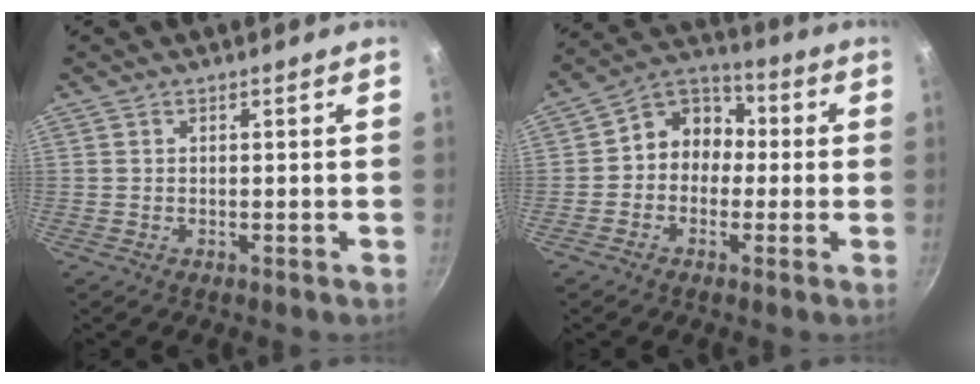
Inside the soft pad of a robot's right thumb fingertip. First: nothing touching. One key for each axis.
{"total": 9.3, "fx": -0.5, "fy": 8.0, "fz": 4.8, "tx": -0.028, "ty": 0.036, "tz": -0.033}